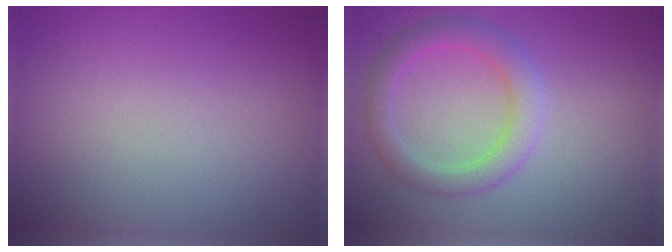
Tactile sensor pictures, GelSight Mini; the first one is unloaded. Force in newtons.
{"total": 3.3, "press": 3.3, "slide": 0.1}